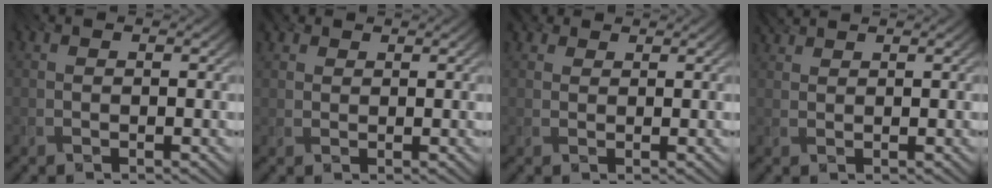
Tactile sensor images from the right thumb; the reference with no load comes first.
{"total": 2.1, "force": [1.4, 1.4, 0.7], "torque": [-0.018, 0.003, 0.028]}
{"total": 2.3, "force": [1.7, 1.3, 0.9], "torque": [-0.022, 0.003, 0.030]}
{"total": 2.3, "force": [2.0, 0.4, 0.8], "torque": [-0.022, 0.007, 0.038]}